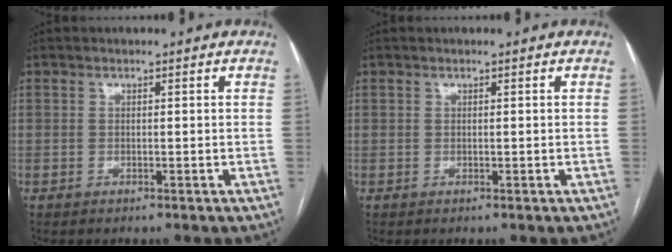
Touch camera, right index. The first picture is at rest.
{"total": 0.0}